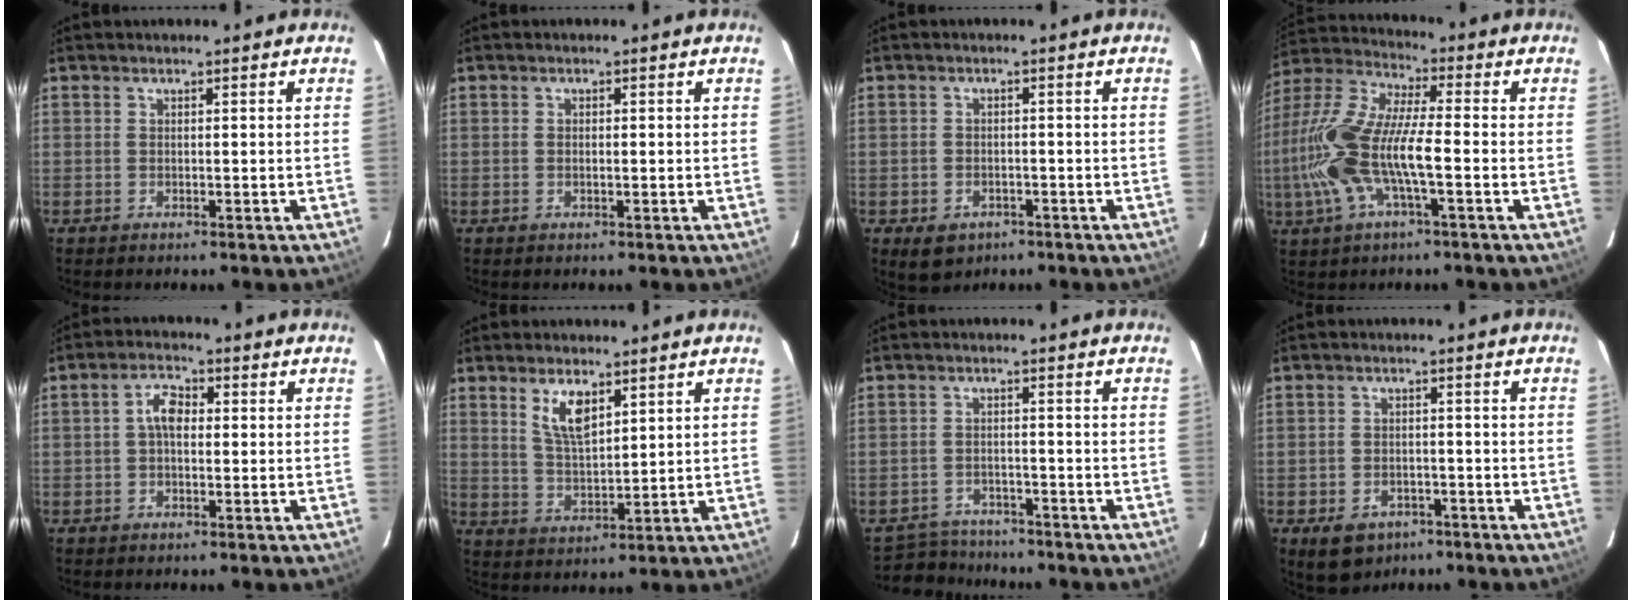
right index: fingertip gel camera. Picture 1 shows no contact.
{"total": 0.5, "force": [-0.1, 0.3, 0.5], "torque": [-0.009, 0.002, -0.002]}
{"total": 5.3, "force": [-2.9, 3.8, 2.1], "torque": [-0.046, -0.002, -0.035]}
{"total": 17.4, "force": [-3.4, 4.8, 16.4], "torque": [-0.336, -0.002, -0.071]}
{"total": 4.3, "force": [0.3, 2.5, 3.4], "torque": [-0.064, 0.017, 0.004]}
{"total": 6.8, "force": [3.6, 2.6, 5.1], "torque": [-0.091, -0.002, 0.076]}
{"total": 7.4, "force": [-6.8, 3.0, 0.7], "torque": [-0.034, 0.012, -0.105]}
{"total": 7.3, "force": [-4.3, 5.1, 2.9], "torque": [-0.066, 0.003, -0.054]}